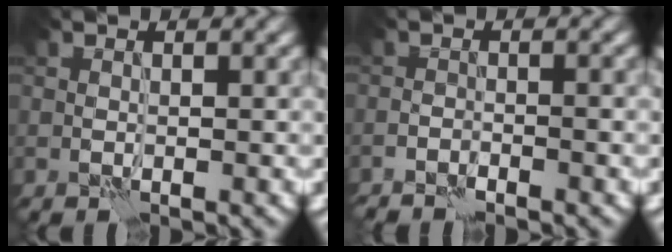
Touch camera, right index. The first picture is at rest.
{"total": 2.0, "force": [-1.9, 0.1, 0.5], "torque": [-0.012, 0.010, -0.036]}